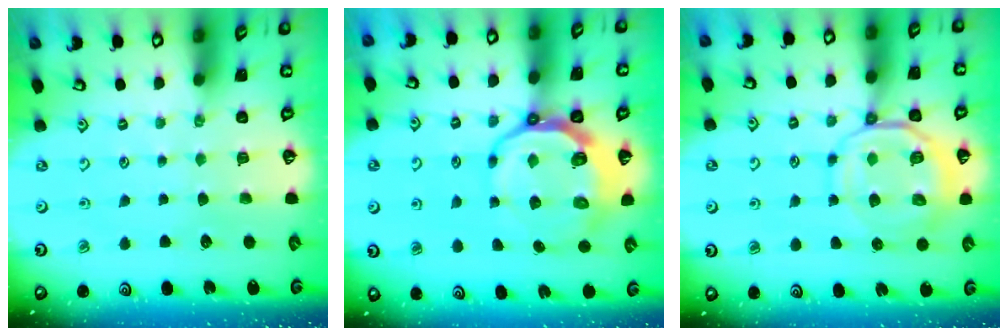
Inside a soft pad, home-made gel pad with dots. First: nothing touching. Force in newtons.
{"total": 10.4, "press": 9.6, "slide": 3.9}
{"total": 11.2, "press": 11.1, "slide": 1.5}